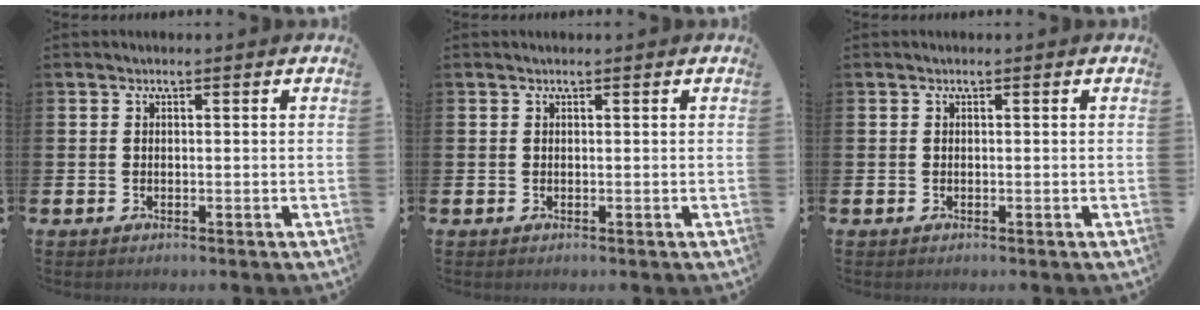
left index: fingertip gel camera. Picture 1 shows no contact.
{"total": 0.0}
{"total": 0.0}